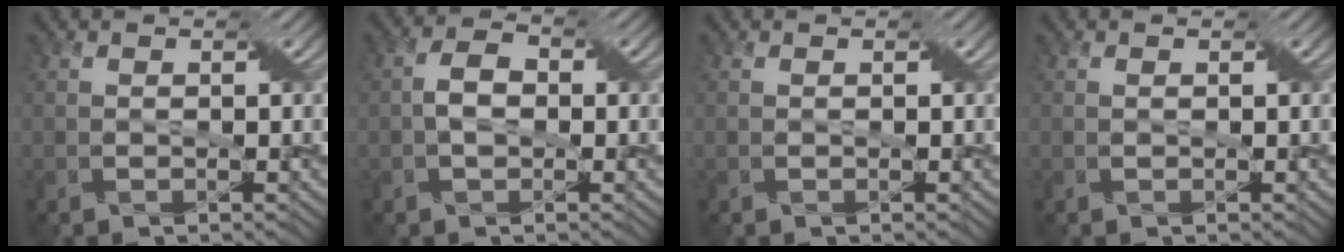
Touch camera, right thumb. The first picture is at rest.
{"total": 3.1, "force": [-0.5, 2.0, 2.3], "torque": [-0.050, 0.005, -0.013]}
{"total": 0.0}
{"total": 0.0}